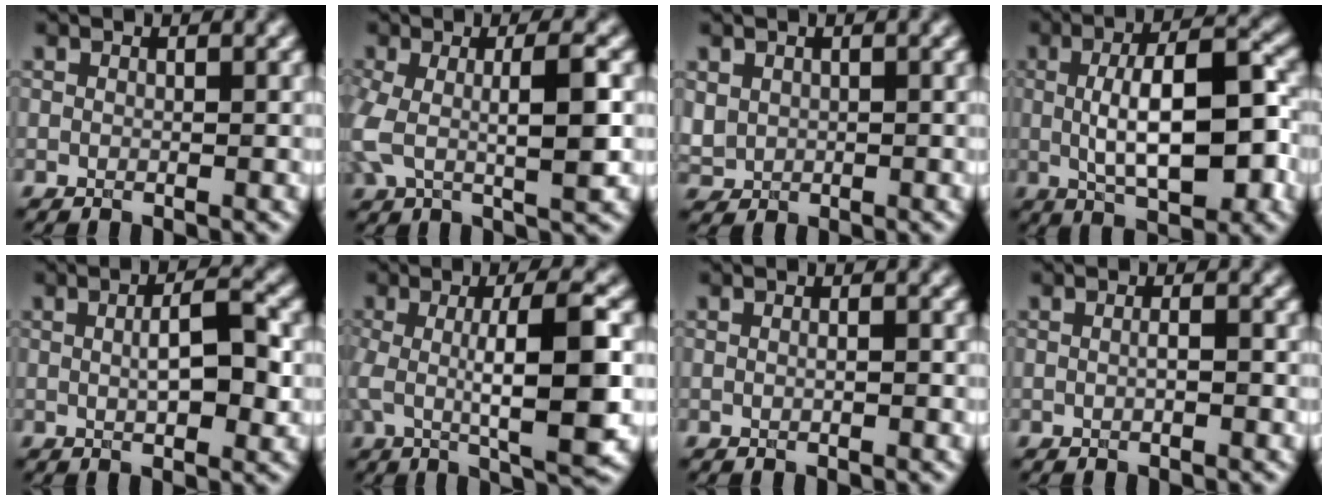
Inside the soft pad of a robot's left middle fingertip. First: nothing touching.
{"total": 6.4, "force": [-0.2, 2.0, 6.0], "torque": [-0.122, 0.000, -0.005]}
{"total": 1.5, "force": [0.5, 1.3, 0.4], "torque": [-0.015, -0.002, 0.016]}
{"total": 9.3, "force": [-0.3, 3.2, 8.7], "torque": [-0.134, 0.002, -0.002]}
{"total": 4.7, "force": [0.2, 1.3, 4.5], "torque": [-0.080, 0.004, 0.004]}
{"total": 9.2, "force": [-0.4, 2.3, 8.9], "torque": [-0.141, -0.002, -0.005]}
{"total": 1.3, "force": [0.3, 0.6, 1.1], "torque": [-0.004, 0.004, -0.009]}
{"total": 1.7, "force": [0.3, 0.8, 1.5], "torque": [-0.007, 0.005, -0.012]}